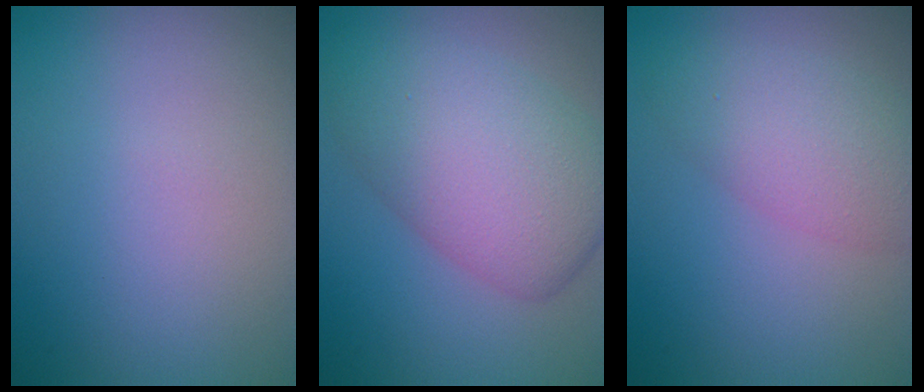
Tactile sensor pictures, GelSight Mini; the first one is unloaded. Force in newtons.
{"total": 8.4, "press": 8.4, "slide": 0.1}
{"total": 4.5, "press": 4.5, "slide": 0.2}